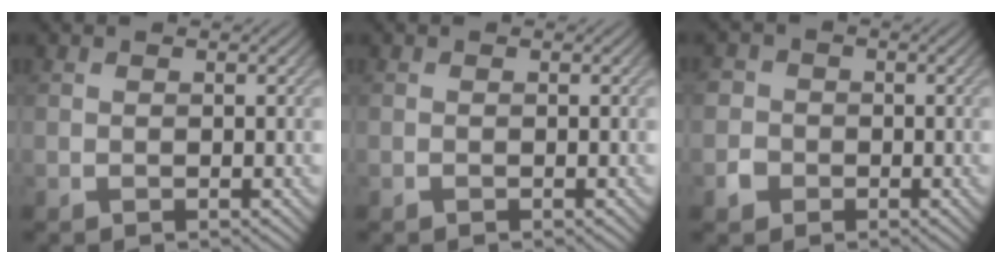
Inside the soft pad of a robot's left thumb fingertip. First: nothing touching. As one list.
[{"total": 0.0}, {"total": 2.3, "force": [-0.8, 2.1, 0.4], "torque": [-0.007, 0.002, -0.022]}]